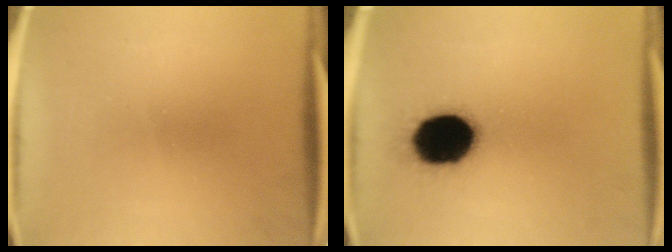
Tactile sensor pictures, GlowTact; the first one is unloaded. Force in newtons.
{"total": 19.1}